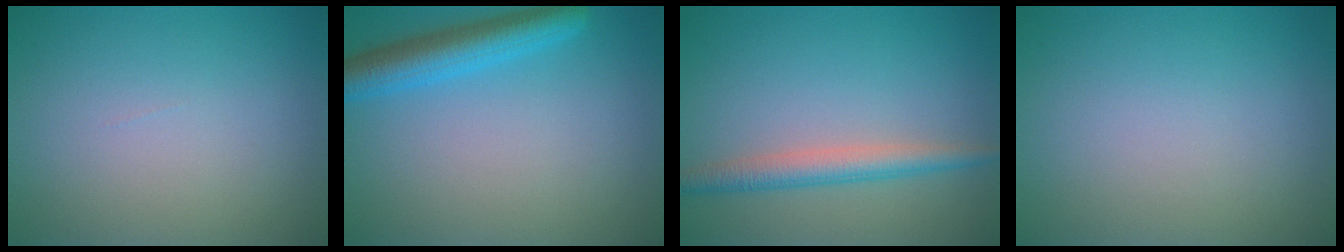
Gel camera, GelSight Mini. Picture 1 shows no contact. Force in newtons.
{"total": 4.5, "press": 4.5, "slide": 0.2}
{"total": 2.9, "press": 2.9, "slide": 0.1}
{"total": 0.0}